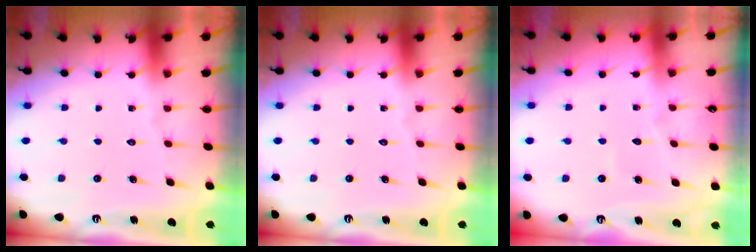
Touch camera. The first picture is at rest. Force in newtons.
{"total": 0.0}
{"total": 2.6, "press": 2.6, "slide": 0.2}